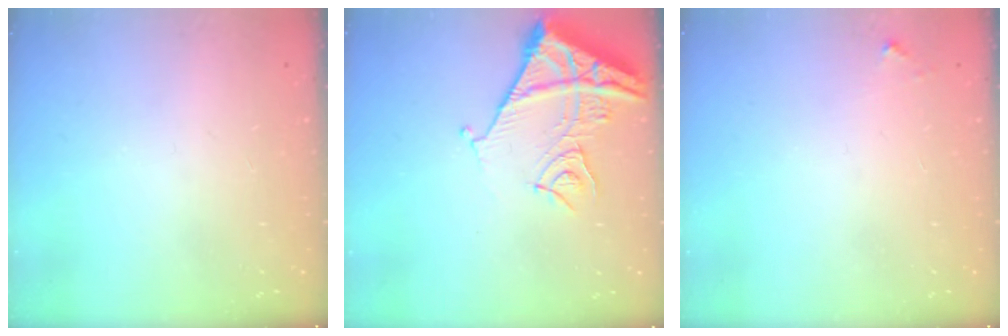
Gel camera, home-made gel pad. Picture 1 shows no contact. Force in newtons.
{"total": 12.8, "press": 12.7, "slide": 1.6}
{"total": 2.8, "press": 2.8, "slide": 0.2}